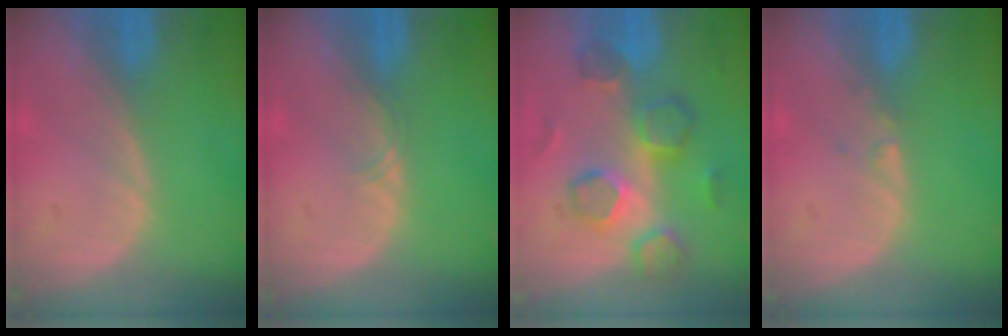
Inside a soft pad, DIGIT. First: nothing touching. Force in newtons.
{"total": 0.9, "press": 0.8, "slide": 0.2}
{"total": 8.4, "press": 8.2, "slide": 1.8}
{"total": 0.6, "press": 0.6, "slide": 0.2}